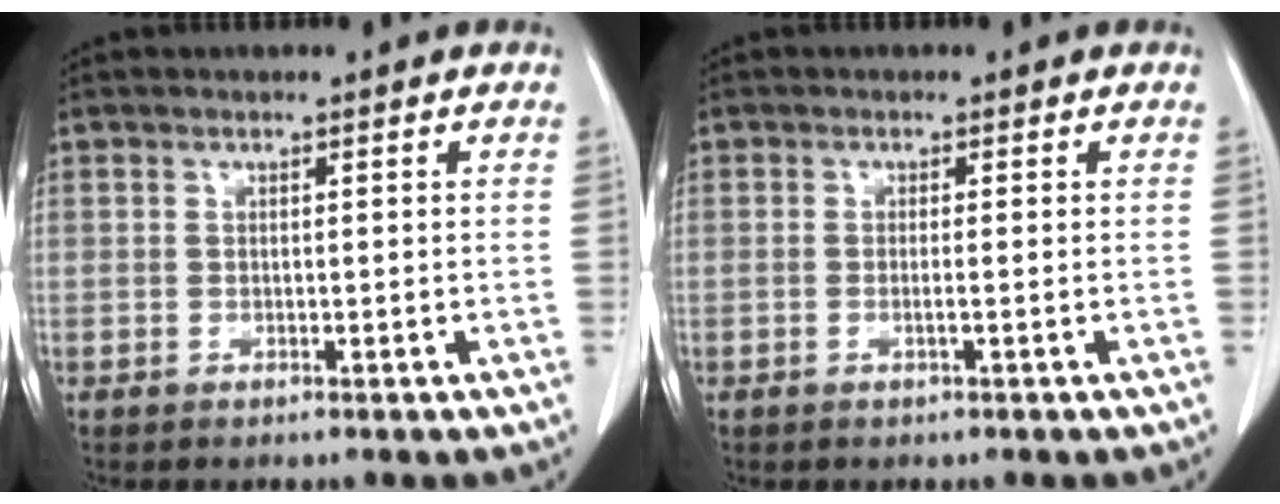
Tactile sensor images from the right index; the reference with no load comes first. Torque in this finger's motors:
{"motor_torque": [-0.12, 0.05, 0.00, -0.01]}